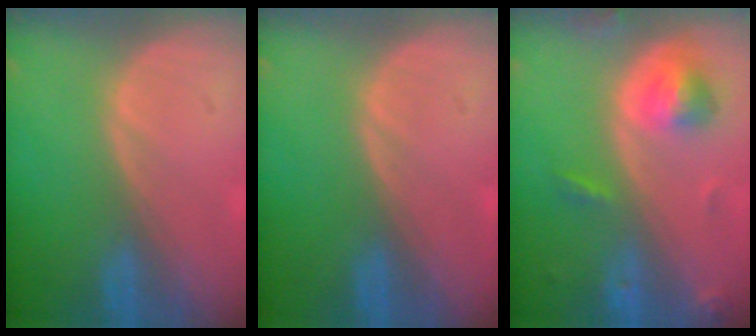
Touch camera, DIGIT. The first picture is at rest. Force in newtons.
{"total": 0.0}
{"total": 5.4, "press": 5.0, "slide": 2.1}